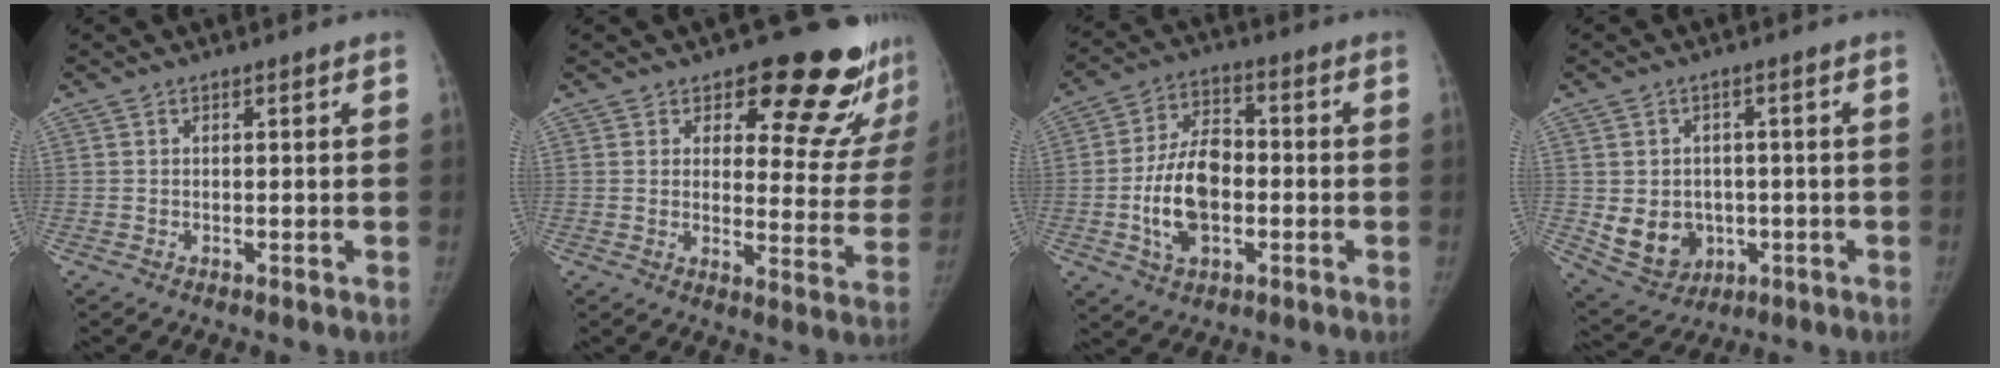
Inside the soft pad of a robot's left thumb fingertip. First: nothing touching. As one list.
[{"total": 17.7, "force": [14.3, 6.9, 7.8], "torque": [-0.033, -0.113, 0.161]}, {"total": 12.6, "force": [-2.4, 7.7, 9.7], "torque": [-0.160, 0.019, -0.045]}, {"total": 9.1, "force": [-1.5, 7.7, 4.6], "torque": [-0.046, 0.004, -0.002]}]